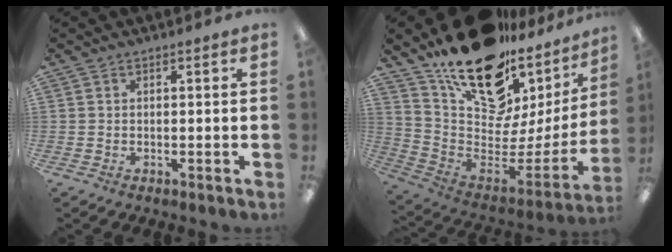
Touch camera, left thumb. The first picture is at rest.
{"total": 23.6, "force": [16.0, 12.0, 12.5], "torque": [-0.194, -0.111, 0.299]}